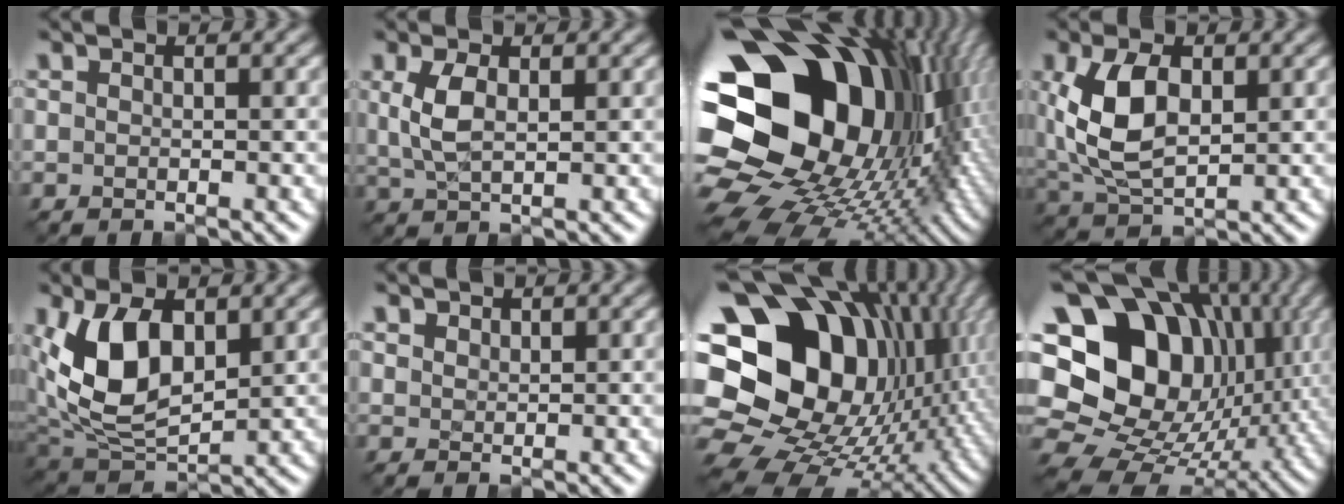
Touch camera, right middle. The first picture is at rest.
{"total": 2.9, "force": [0.5, 1.4, 2.5], "torque": [-0.061, -0.002, 0.012]}
{"total": 22.9, "force": [1.1, 17.4, 14.8], "torque": [-0.277, -0.027, -0.013]}
{"total": 7.3, "force": [1.0, 4.2, 5.8], "torque": [-0.134, 0.002, 0.018]}
{"total": 7.9, "force": [1.6, 4.7, 6.1], "torque": [-0.128, -0.011, 0.027]}
{"total": 1.5, "force": [1.3, 0.7, 0.3], "torque": [-0.011, -0.007, 0.030]}
{"total": 21.6, "force": [2.7, 17.0, 13.1], "torque": [-0.258, 0.008, 0.052]}
{"total": 20.2, "force": [4.2, 15.7, 12.0], "torque": [-0.230, 0.039, 0.077]}